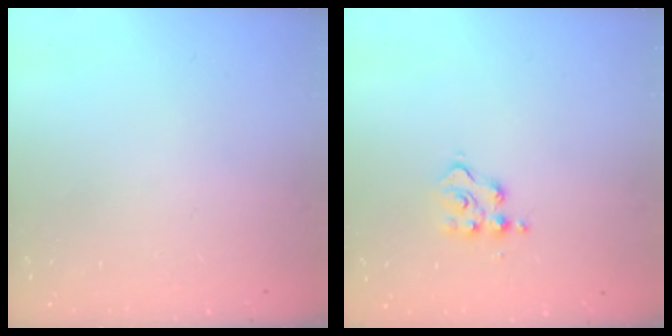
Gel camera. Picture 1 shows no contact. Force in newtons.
{"total": 4.6, "press": 4.6, "slide": 0.2}